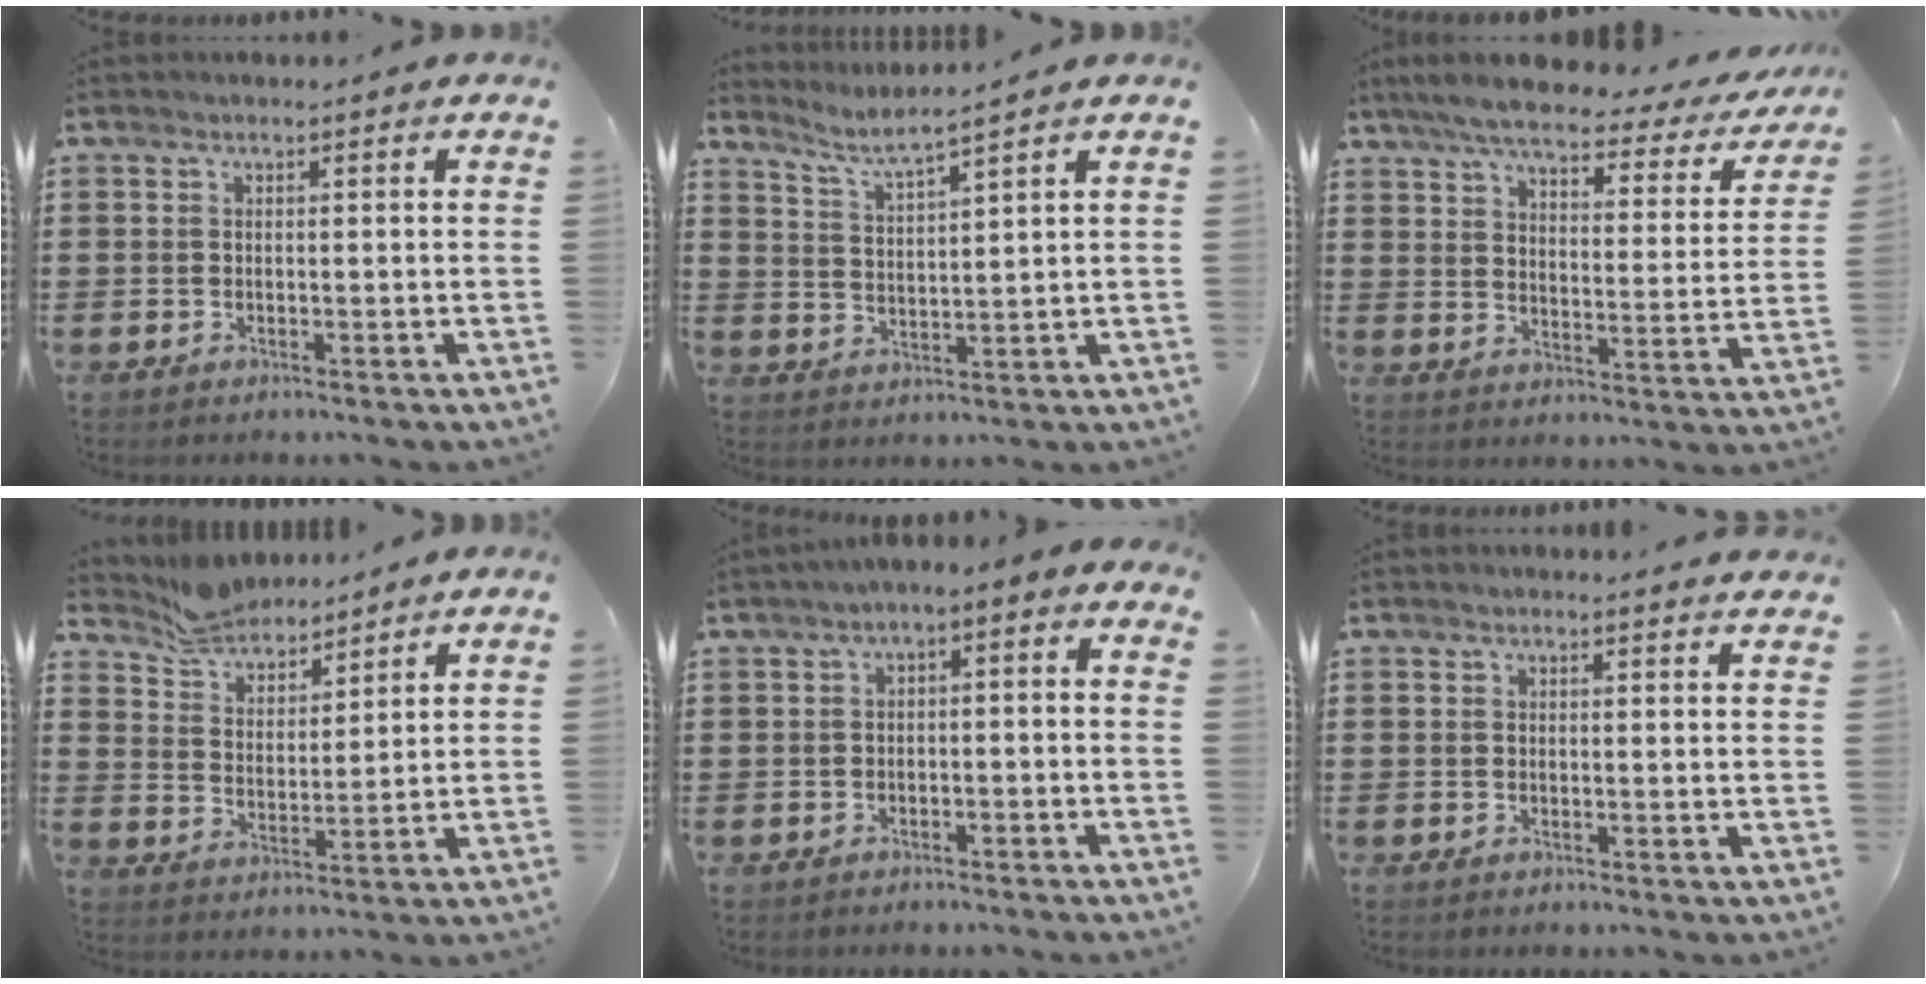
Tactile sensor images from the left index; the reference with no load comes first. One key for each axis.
{"total": 3.9, "fx": 3.4, "fy": -0.5, "fz": 1.8, "tx": -0.049, "ty": -0.020, "tz": 0.056}
{"total": 6.3, "fx": 5.4, "fy": 1.2, "fz": 3.1, "tx": -0.086, "ty": -0.026, "tz": 0.090}
{"total": 6.3, "fx": 6.0, "fy": 1.6, "fz": 0.7, "tx": -0.040, "ty": -0.019, "tz": 0.114}
{"total": 2.6, "fx": -2.4, "fy": 0.6, "fz": 0.9, "tx": -0.028, "ty": 0.002, "tz": -0.055}
{"total": 1.6, "fx": 1.6, "fy": -0.1, "fz": 0.3, "tx": -0.001, "ty": -0.004, "tz": 0.029}